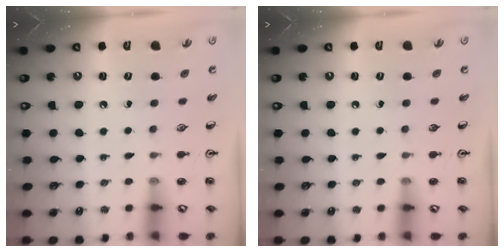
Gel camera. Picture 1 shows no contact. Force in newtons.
{"total": 0.0}